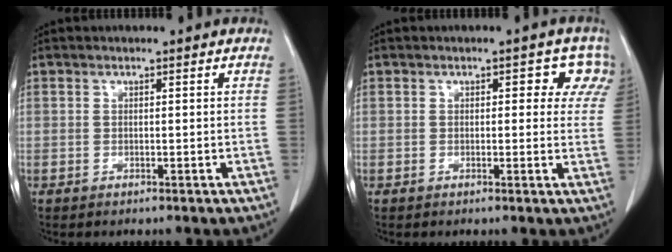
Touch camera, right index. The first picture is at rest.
{"total": 4.0, "force": [2.0, 2.4, 2.5], "torque": [-0.005, 0.005, 0.008]}